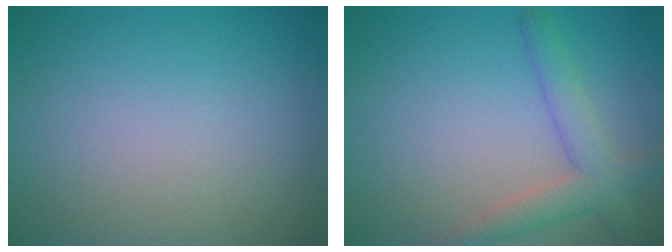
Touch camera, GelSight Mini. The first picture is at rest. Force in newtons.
{"total": 3.7, "press": 3.7, "slide": 0.1}